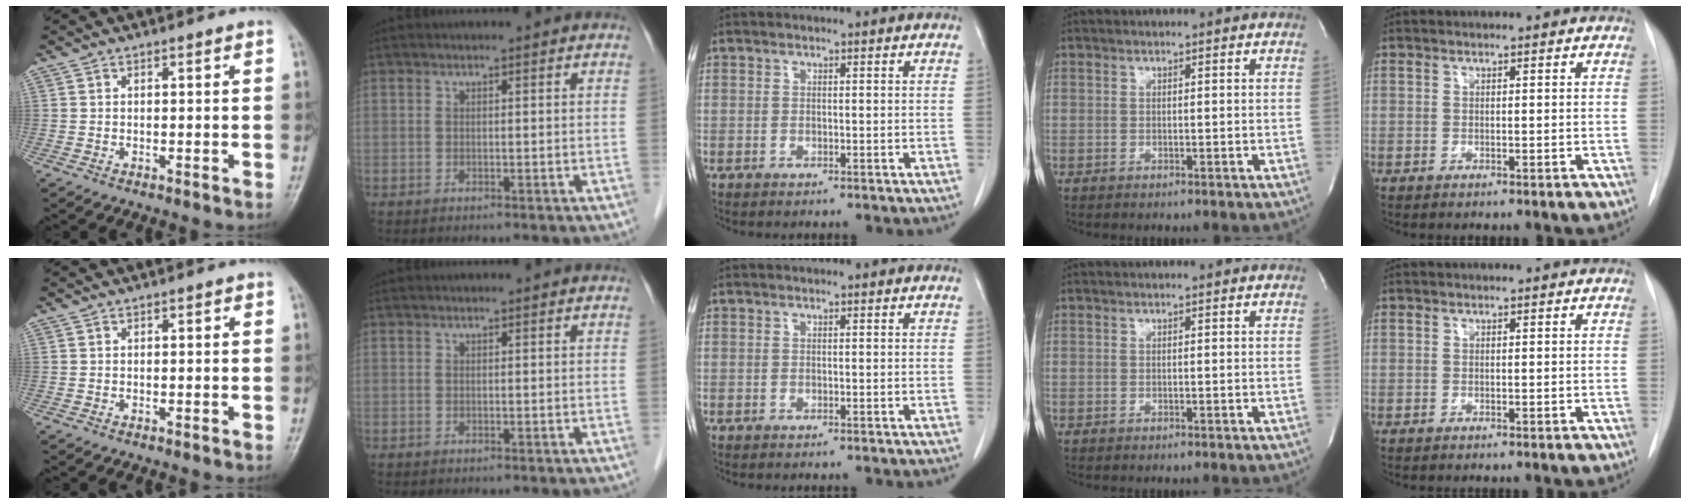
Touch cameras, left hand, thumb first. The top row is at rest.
{}